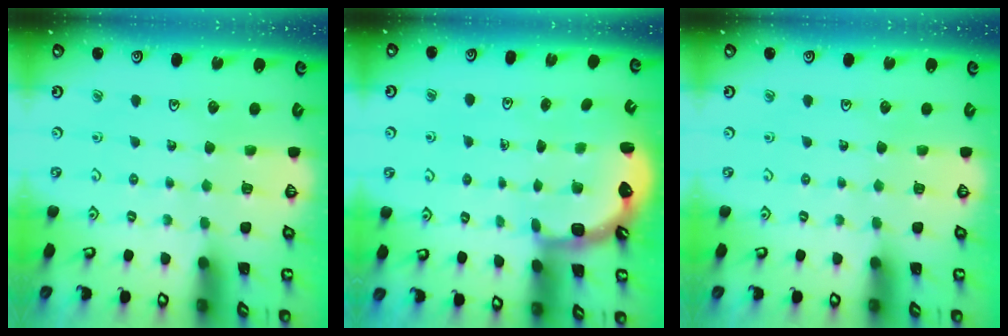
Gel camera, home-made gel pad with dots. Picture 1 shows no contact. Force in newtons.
{"total": 2.7, "press": 2.1, "slide": 1.7}
{"total": 0.0}